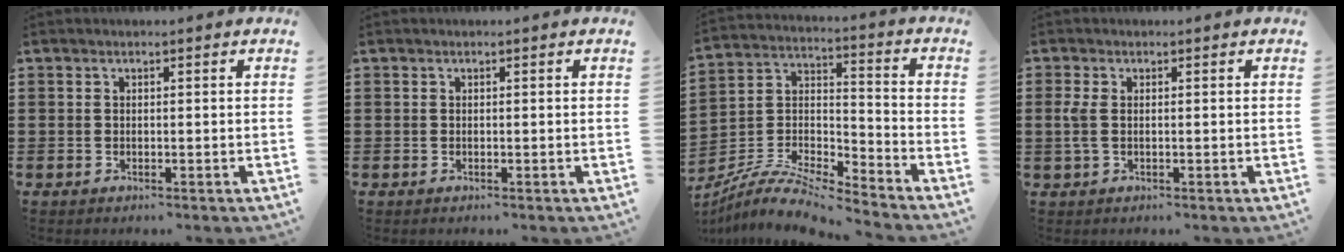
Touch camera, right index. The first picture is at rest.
{"total": 0.0}
{"total": 8.1, "force": [-7.5, 1.2, 2.8], "torque": [-0.069, -0.001, -0.154]}
{"total": 2.6, "force": [-0.1, 1.1, 2.4], "torque": [-0.068, -0.005, -0.009]}